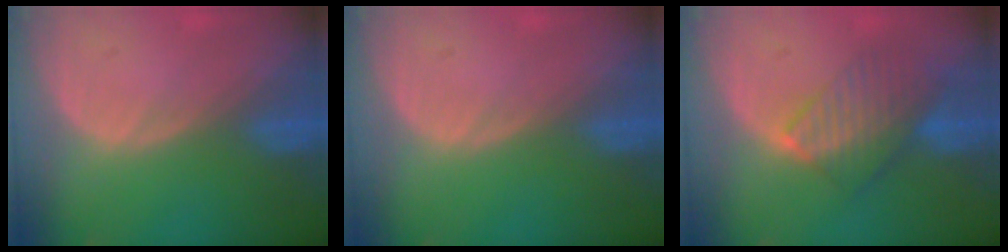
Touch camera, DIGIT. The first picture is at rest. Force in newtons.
{"total": 0.0}
{"total": 7.8, "press": 7.1, "slide": 3.3}